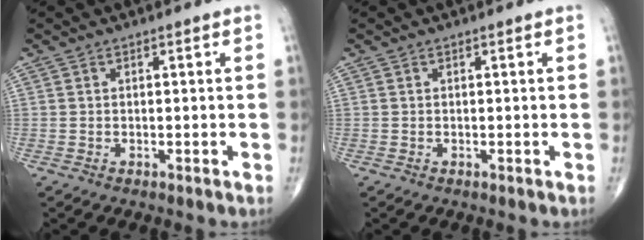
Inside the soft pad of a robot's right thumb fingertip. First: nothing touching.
{"total": 0.0}